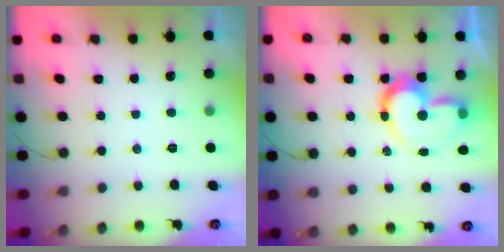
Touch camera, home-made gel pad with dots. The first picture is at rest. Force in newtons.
{"total": 14.7, "press": 14.5, "slide": 2.2}